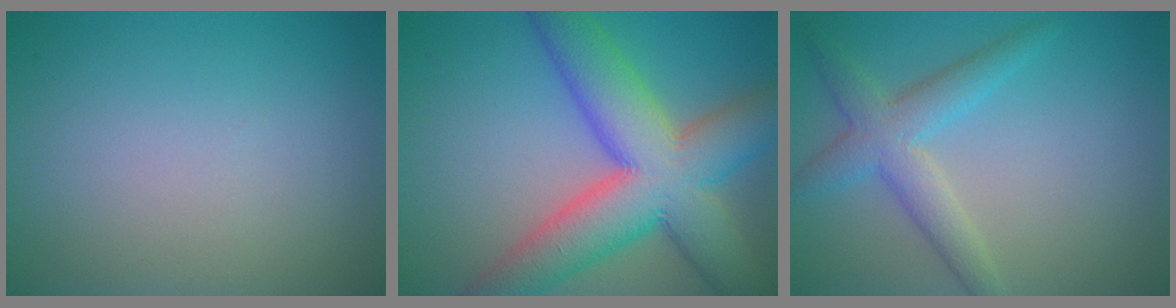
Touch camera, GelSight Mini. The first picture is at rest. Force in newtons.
{"total": 11.4, "press": 11.4, "slide": 0.6}
{"total": 3.8, "press": 3.8, "slide": 0.2}